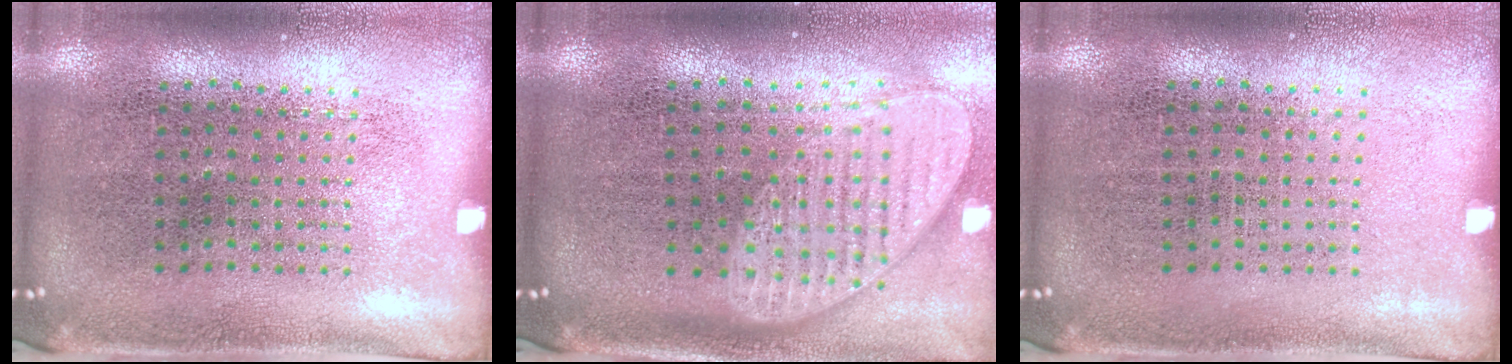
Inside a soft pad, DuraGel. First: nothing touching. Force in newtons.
{"total": 2.0, "press": 1.6, "slide": 1.2}
{"total": 0.0}